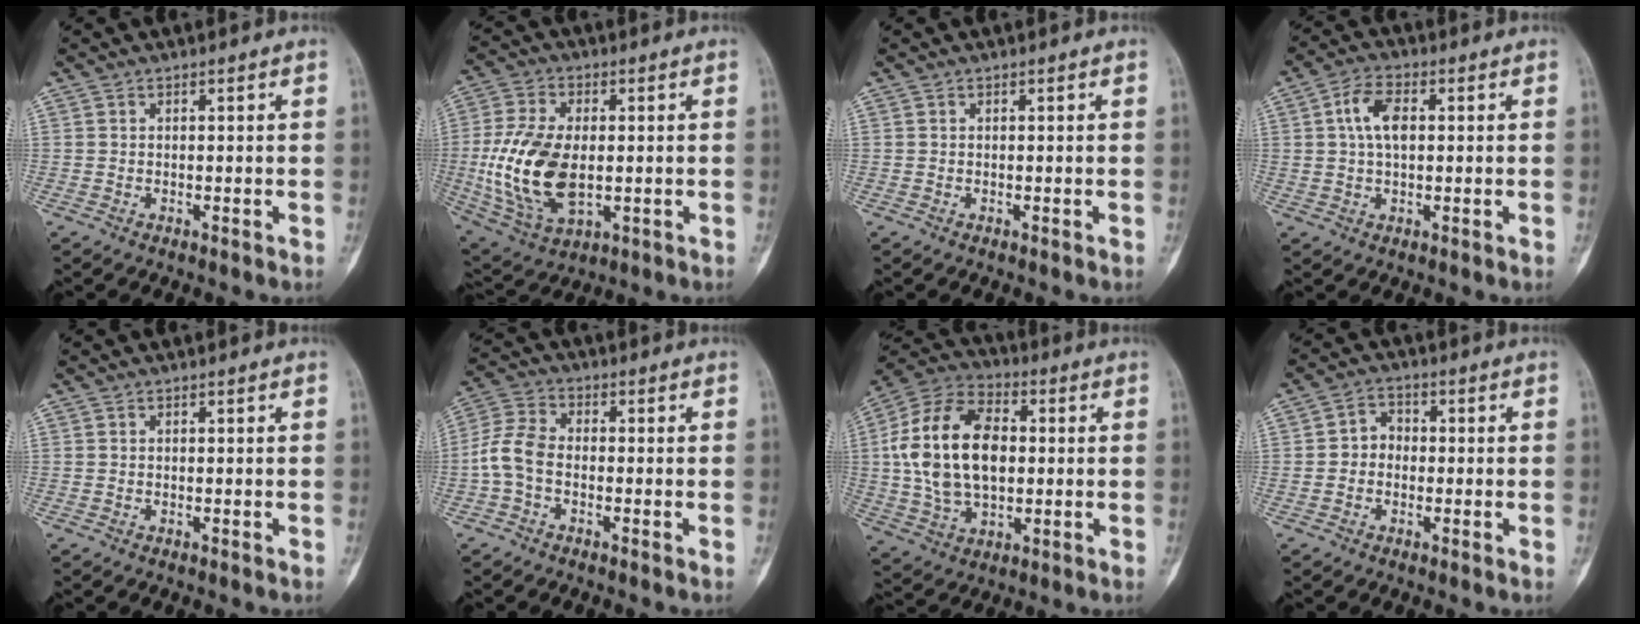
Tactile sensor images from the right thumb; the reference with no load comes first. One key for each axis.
{"total": 17.0, "fx": -1.2, "fy": 9.6, "fz": 14.0, "tx": -0.284, "ty": -0.007, "tz": -0.011}
{"total": 0.0}
{"total": 6.6, "fx": 1.3, "fy": 3.6, "fz": 5.5, "tx": -0.102, "ty": 0.009, "tz": 0.020}
{"total": 0.0}
{"total": 6.7, "fx": -1.6, "fy": 4.2, "fz": 4.9, "tx": -0.105, "ty": 0.021, "tz": -0.045}
{"total": 19.6, "fx": 1.4, "fy": 12.1, "fz": 15.3, "tx": -0.280, "ty": 0.018, "tz": 0.027}
{"total": 3.9, "fx": -0.5, "fy": 3.4, "fz": 1.9, "tx": -0.011, "ty": 0.017, "tz": -0.019}